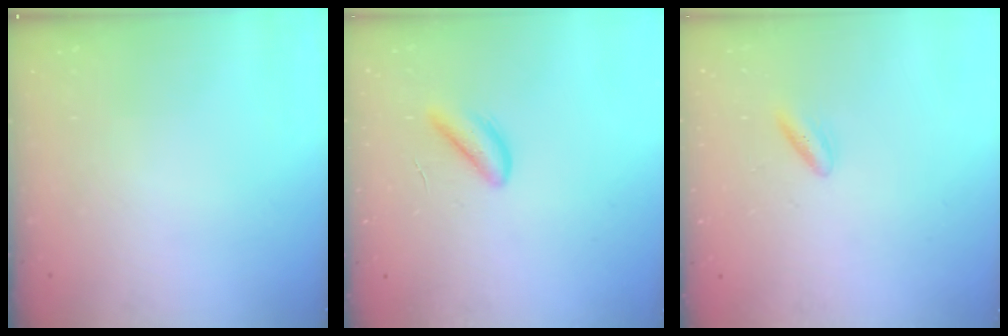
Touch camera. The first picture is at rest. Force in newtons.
{"total": 3.4, "press": 3.4, "slide": 0.3}
{"total": 2.5, "press": 2.1, "slide": 1.3}